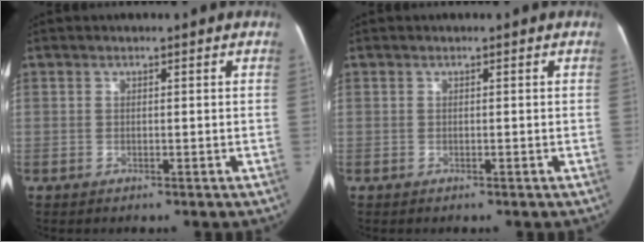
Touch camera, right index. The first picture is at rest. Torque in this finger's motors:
{"motor_torque": [0.04, -0.01, -0.08, -0.01]}